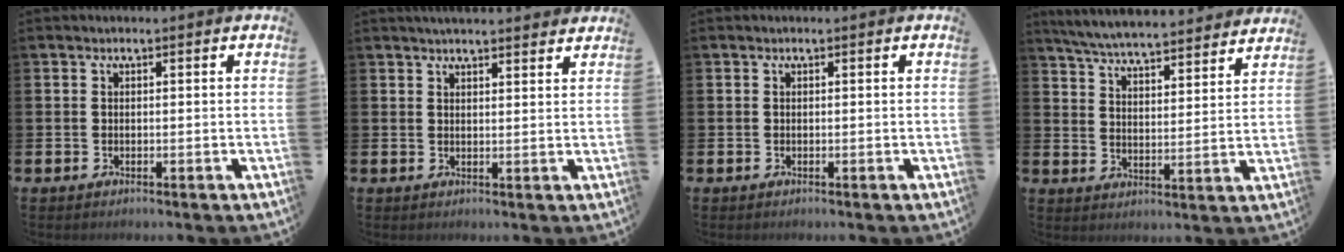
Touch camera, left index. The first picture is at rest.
{"total": 3.1, "force": [3.1, 0.1, 0.5], "torque": [-0.014, -0.012, 0.057]}
{"total": 0.0}
{"total": 6.4, "force": [6.3, 0.3, 1.2], "torque": [-0.053, -0.044, 0.112]}